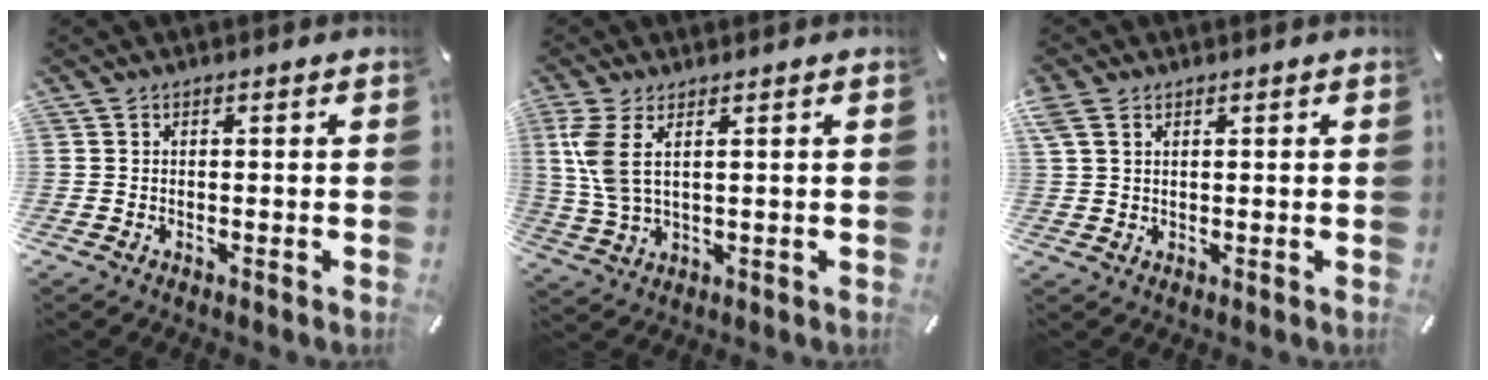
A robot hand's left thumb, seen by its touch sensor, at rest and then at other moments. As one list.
[{"total": 7.4, "force": [2.4, 2.8, 6.4], "torque": [-0.152, -0.008, 0.039]}, {"total": 3.6, "force": [1.7, 2.6, 1.8], "torque": [-0.047, 0.001, 0.032]}]